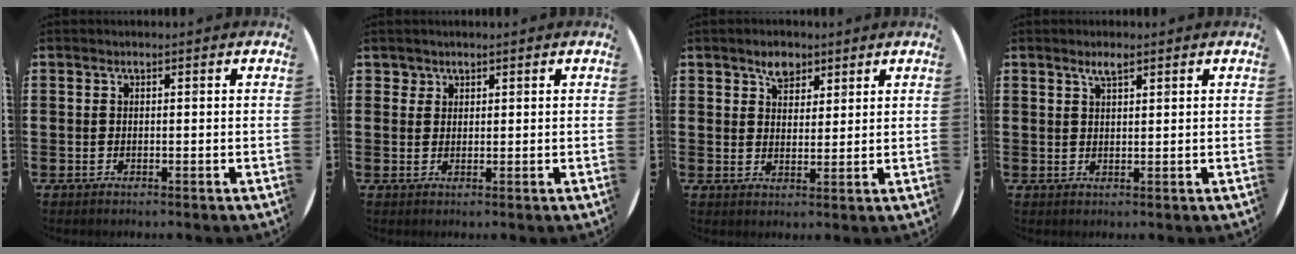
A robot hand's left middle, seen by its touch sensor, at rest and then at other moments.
{"total": 1.4, "force": [1.2, 0.8, 0.1], "torque": [0.004, -0.001, 0.022]}
{"total": 3.5, "force": [2.7, 2.0, 1.1], "torque": [-0.009, 0.000, 0.046]}
{"total": 2.0, "force": [1.6, 0.4, 1.1], "torque": [-0.024, 0.003, 0.028]}